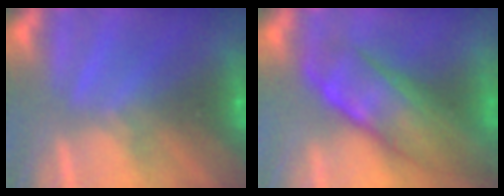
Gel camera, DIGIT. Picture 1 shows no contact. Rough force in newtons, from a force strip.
{"total": 7.5}